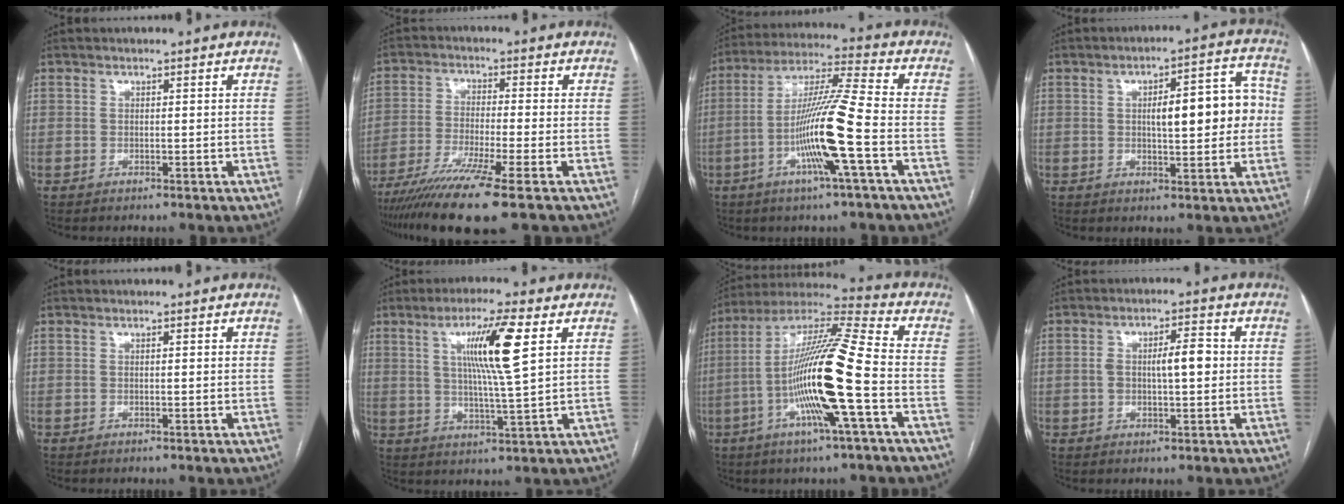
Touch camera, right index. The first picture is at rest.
{"total": 11.7, "force": [-8.1, -1.2, 8.4], "torque": [-0.149, -0.031, -0.135]}
{"total": 13.7, "force": [-4.1, -0.9, 13.0], "torque": [-0.250, -0.001, -0.083]}
{"total": 10.7, "force": [0.7, 3.1, 10.2], "torque": [-0.135, 0.029, 0.012]}
{"total": 0.5, "force": [0.2, 0.1, 0.5], "torque": [-0.010, 0.000, 0.000]}
{"total": 10.7, "force": [3.5, -0.4, 10.1], "torque": [-0.179, 0.000, 0.060]}
{"total": 18.7, "force": [-4.3, -0.1, 18.1], "torque": [-0.352, -0.004, -0.092]}
{"total": 5.9, "force": [0.3, 1.9, 5.6], "torque": [-0.100, 0.016, 0.008]}